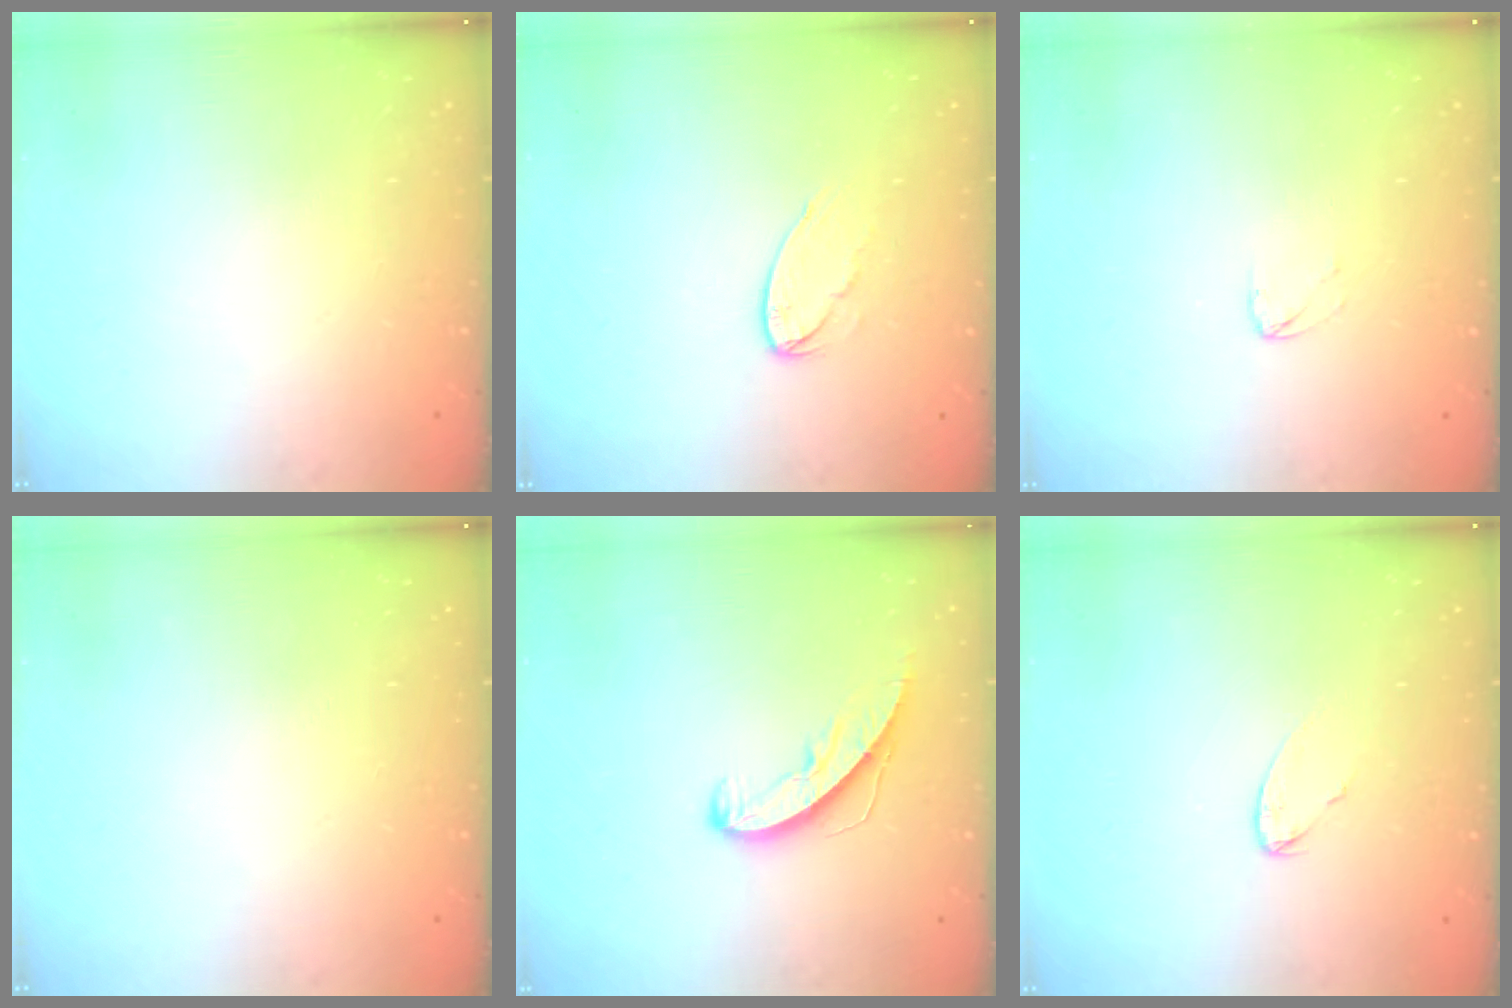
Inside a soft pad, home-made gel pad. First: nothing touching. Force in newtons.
{"total": 7.3, "press": 7.3, "slide": 0.2}
{"total": 2.2, "press": 2.2, "slide": 0.1}
{"total": 0.0}
{"total": 7.2, "press": 7.2, "slide": 0.4}
{"total": 3.4, "press": 3.4, "slide": 0.2}